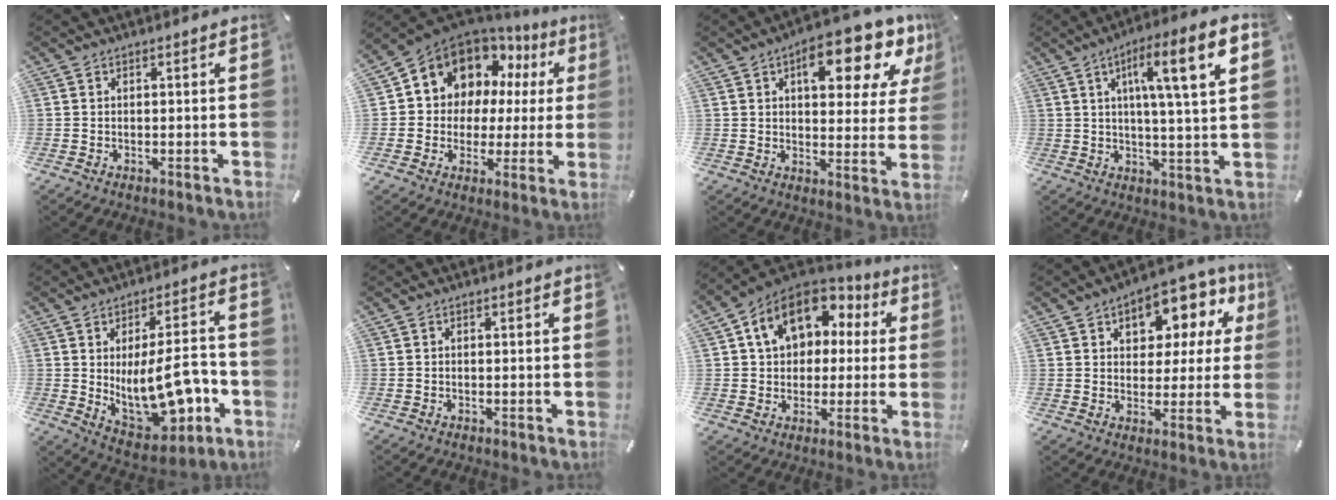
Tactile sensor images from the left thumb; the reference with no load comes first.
{"total": 11.5, "force": [6.9, 8.9, 2.2], "torque": [-0.064, -0.060, 0.134]}
{"total": 16.0, "force": [8.1, 7.4, 11.7], "torque": [-0.135, -0.046, 0.125]}
{"total": 13.1, "force": [4.7, 1.5, 12.1], "torque": [-0.202, -0.003, 0.069]}
{"total": 18.5, "force": [-1.2, 9.5, 15.8], "torque": [-0.227, -0.013, -0.004]}
{"total": 0.0}
{"total": 14.4, "force": [4.5, 11.3, 7.8], "torque": [-0.141, 0.001, 0.088]}
{"total": 10.4, "force": [5.2, 7.1, 5.6], "torque": [-0.072, -0.039, 0.088]}